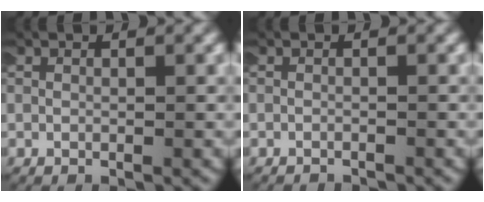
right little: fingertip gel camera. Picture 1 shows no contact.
{"total": 1.3, "force": [-1.3, 0.0, -0.2], "torque": [-0.005, -0.007, -0.016]}